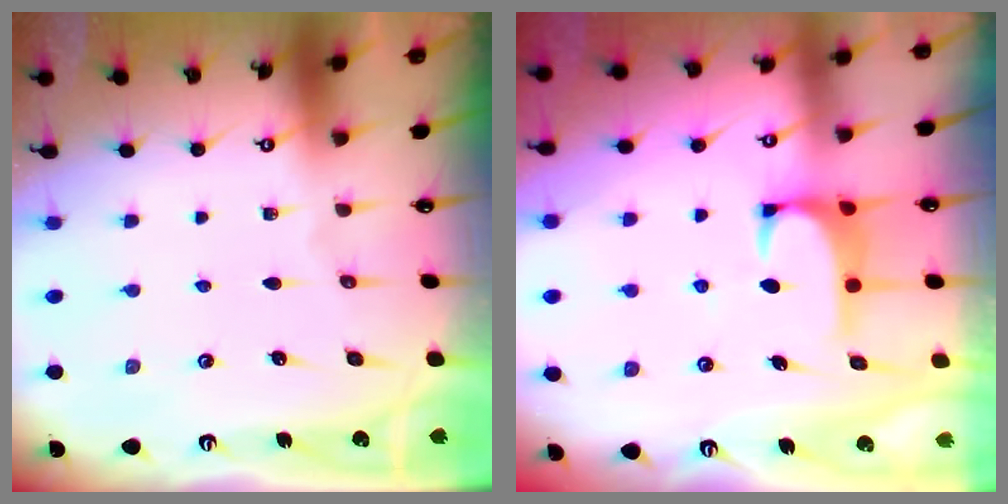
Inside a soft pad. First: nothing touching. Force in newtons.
{"total": 1.2, "press": 1.1, "slide": 0.5}